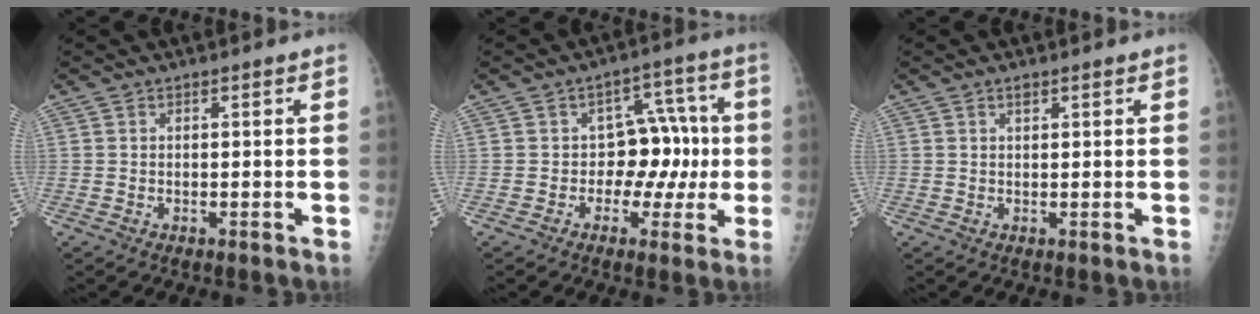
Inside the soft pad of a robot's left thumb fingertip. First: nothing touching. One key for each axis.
{"total": 9.3, "fx": -0.6, "fy": 6.9, "fz": 6.2, "tx": -0.029, "ty": 0.035, "tz": -0.012}
{"total": 1.2, "fx": 0.8, "fy": 0.5, "fz": 0.6, "tx": -0.006, "ty": -0.005, "tz": 0.012}